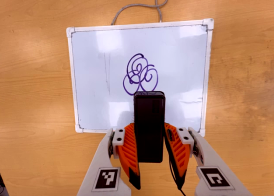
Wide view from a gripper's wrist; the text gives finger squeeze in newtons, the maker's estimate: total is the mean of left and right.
{"total": 4.0, "left": 2.7, "right": 5.4}